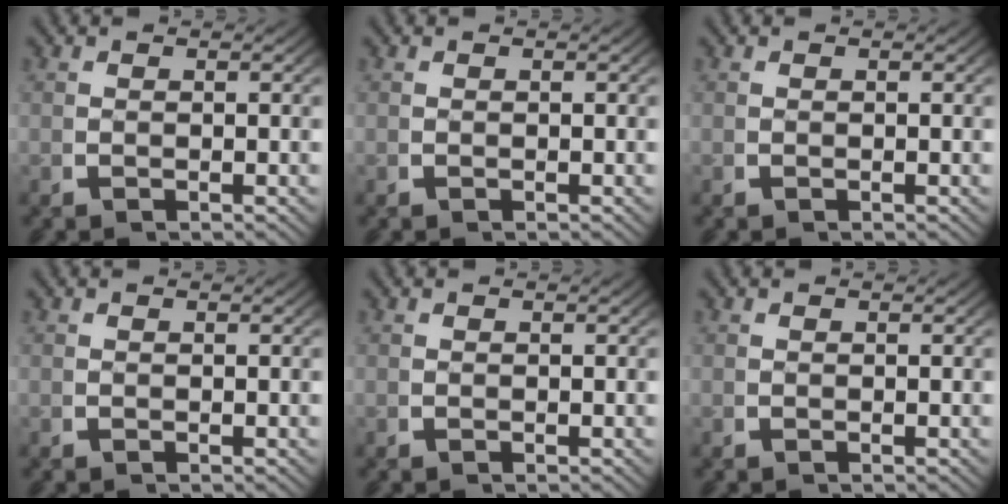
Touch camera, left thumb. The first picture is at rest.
{"total": 0.0}
{"total": 0.0}
{"total": 0.0}
{"total": 0.0}
{"total": 0.0}